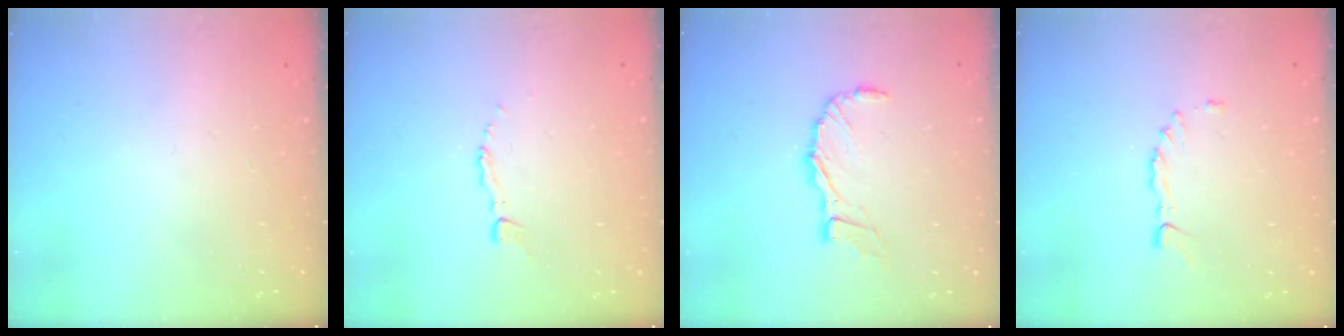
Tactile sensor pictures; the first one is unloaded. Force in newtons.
{"total": 2.9, "press": 2.9, "slide": 0.2}
{"total": 9.3, "press": 9.3, "slide": 0.8}
{"total": 2.2, "press": 2.2, "slide": 0.3}